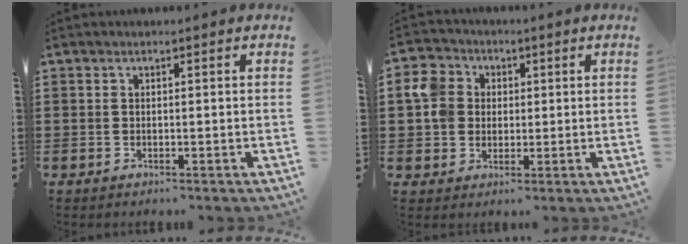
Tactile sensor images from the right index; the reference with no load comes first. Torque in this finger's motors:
{"motor_torque": [0.51, -0.12, 0.22, 0.08]}